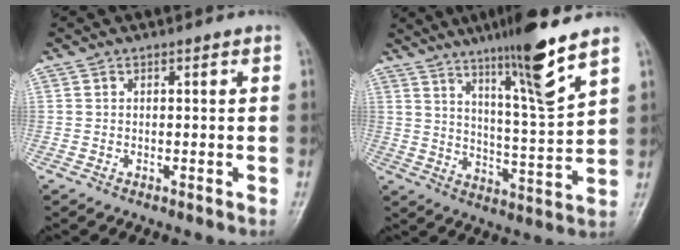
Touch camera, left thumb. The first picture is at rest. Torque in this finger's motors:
{"motor_torque": [2.16, 0.89, 1.35, -1.42, 0.32]}